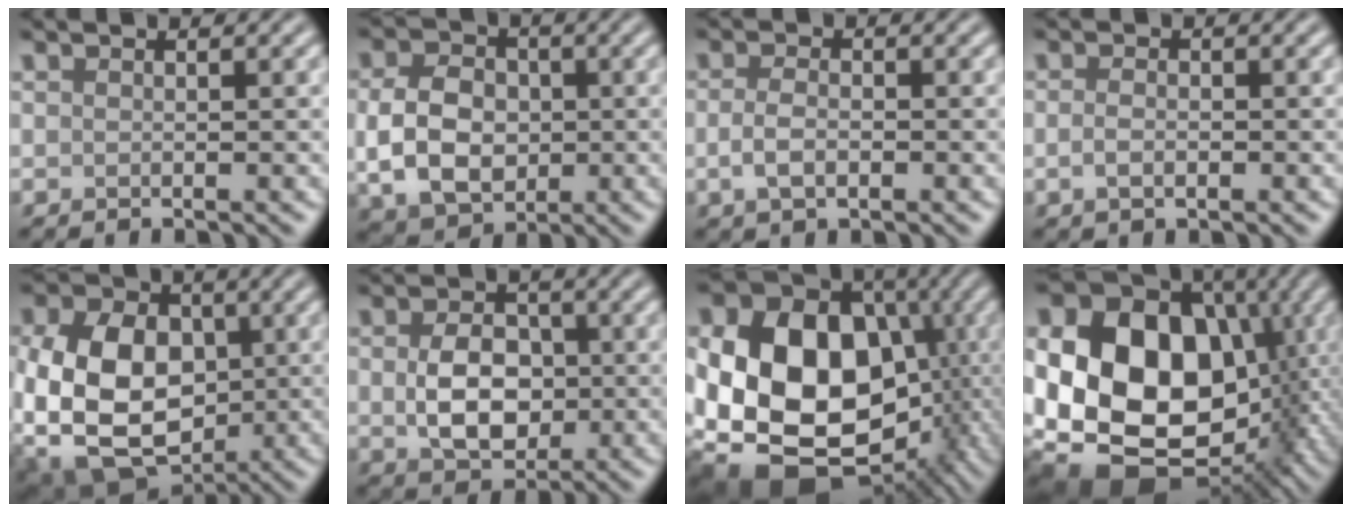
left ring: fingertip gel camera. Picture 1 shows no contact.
{"total": 6.7, "force": [-0.4, 5.0, 4.4], "torque": [-0.090, 0.001, -0.016]}
{"total": 2.4, "force": [-0.5, 1.3, 2.0], "torque": [-0.042, -0.002, -0.013]}
{"total": 1.6, "force": [-0.4, 0.8, 1.3], "torque": [-0.027, -0.001, -0.010]}
{"total": 13.8, "force": [-1.3, 10.4, 8.9], "torque": [-0.166, -0.007, -0.029]}
{"total": 5.8, "force": [-0.1, 4.1, 4.1], "torque": [-0.078, -0.006, 0.000]}
{"total": 18.8, "force": [-3.0, 14.4, 11.6], "torque": [-0.203, -0.010, -0.052]}
{"total": 21.6, "force": [-1.2, 16.9, 13.4], "torque": [-0.250, -0.010, -0.042]}